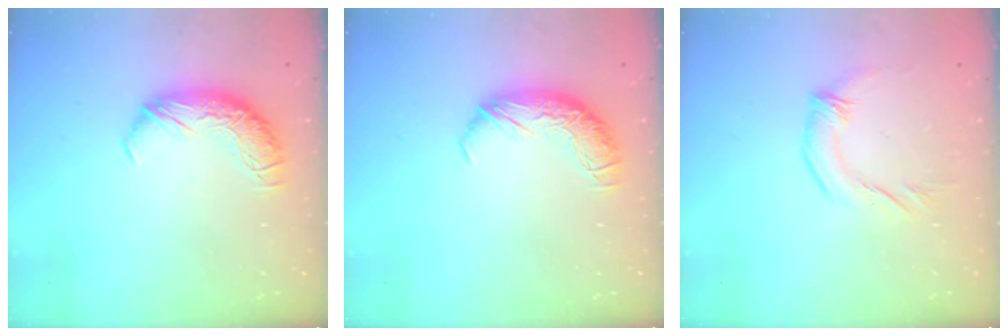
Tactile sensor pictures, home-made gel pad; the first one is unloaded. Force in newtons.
{"total": 0.0}
{"total": 1.5, "press": 1.2, "slide": 0.8}